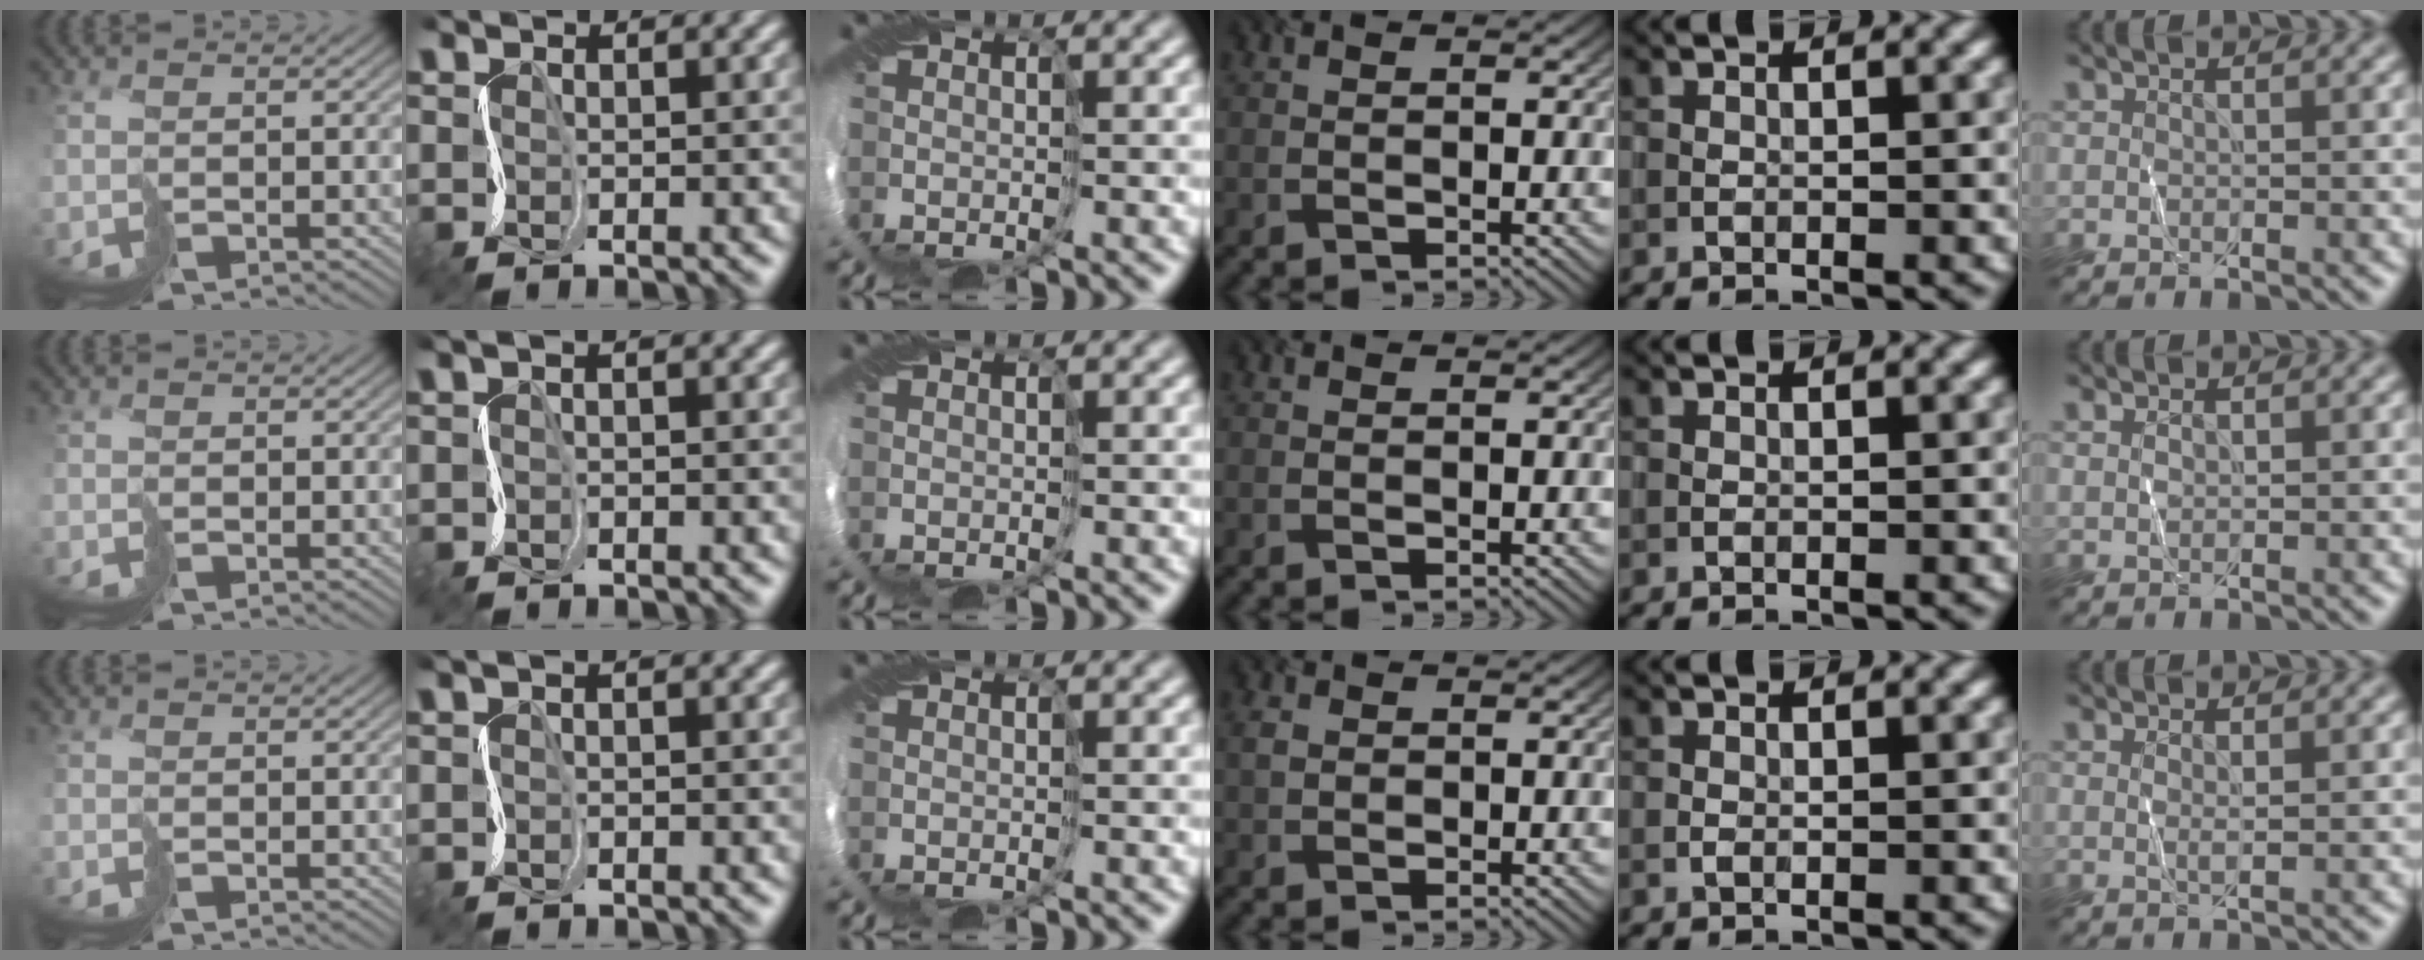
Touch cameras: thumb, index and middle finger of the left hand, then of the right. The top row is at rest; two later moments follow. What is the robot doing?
{"motion": "cut", "object": "paper"}